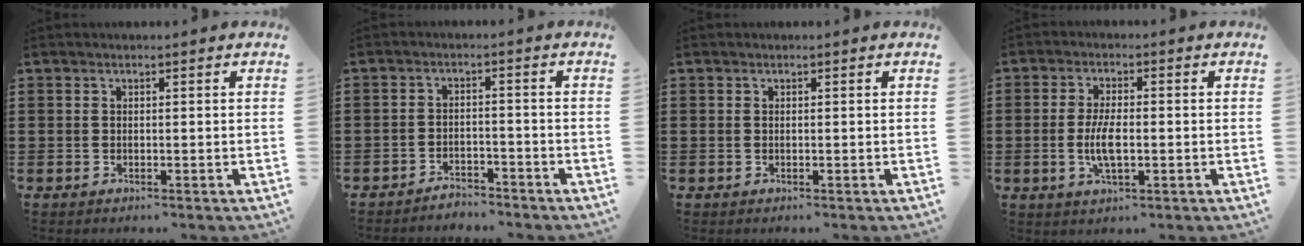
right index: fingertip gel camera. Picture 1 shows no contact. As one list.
[{"total": 2.9, "force": [-2.9, 0.2, 0.0], "torque": [-0.010, -0.001, -0.059]}, {"total": 0.0}, {"total": 5.1, "force": [-0.9, 1.6, 4.7], "torque": [-0.104, -0.006, -0.021]}]